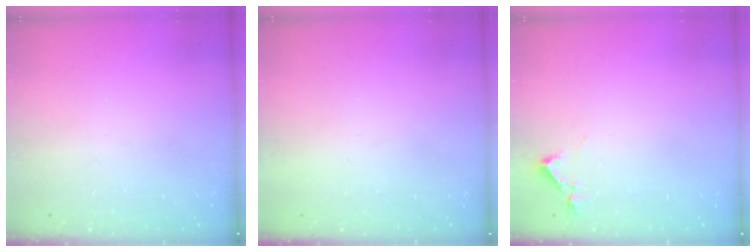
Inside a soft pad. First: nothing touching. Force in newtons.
{"total": 1.6, "press": 1.5, "slide": 0.1}
{"total": 3.4, "press": 3.3, "slide": 0.7}